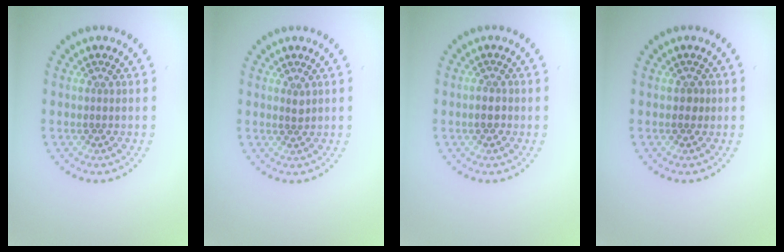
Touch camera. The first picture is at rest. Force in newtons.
{"total": 0.7, "press": 0.6, "slide": 0.4}
{"total": 1.2, "press": 1.1, "slide": 0.5}
{"total": 0.8, "press": 0.8, "slide": 0.3}